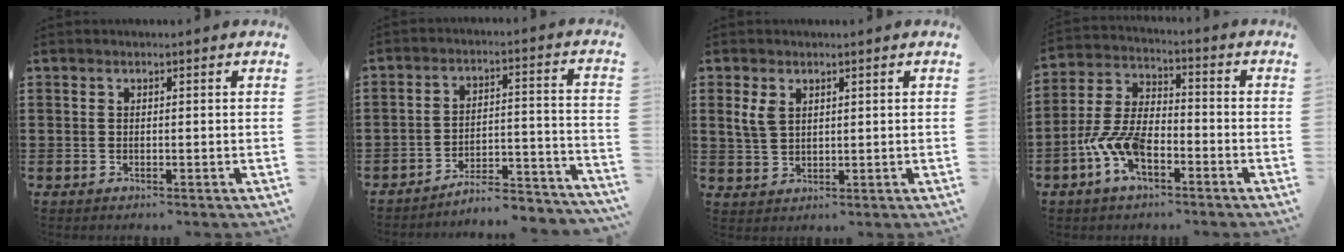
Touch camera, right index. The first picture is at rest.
{"total": 5.8, "force": [-5.4, 0.6, 1.8], "torque": [-0.029, 0.000, -0.108]}
{"total": 3.2, "force": [1.5, 2.0, 1.9], "torque": [-0.044, 0.008, 0.028]}
{"total": 8.7, "force": [-4.1, 4.1, 6.5], "torque": [-0.163, -0.006, -0.080]}